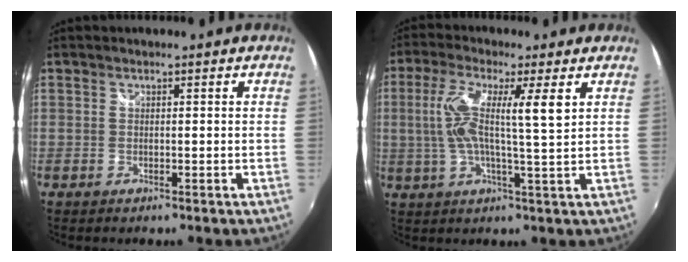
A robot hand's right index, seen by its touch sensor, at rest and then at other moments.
{"total": 11.0, "force": [2.4, 0.5, 10.7], "torque": [-0.196, 0.004, 0.039]}